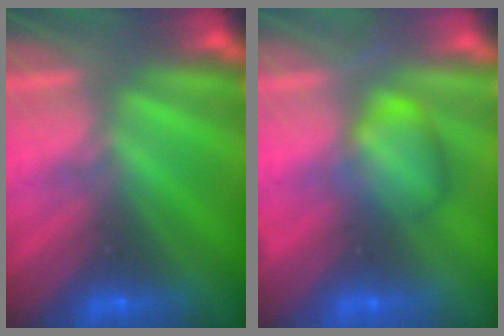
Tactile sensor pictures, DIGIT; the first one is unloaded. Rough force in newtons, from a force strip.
{"total": 2.3}